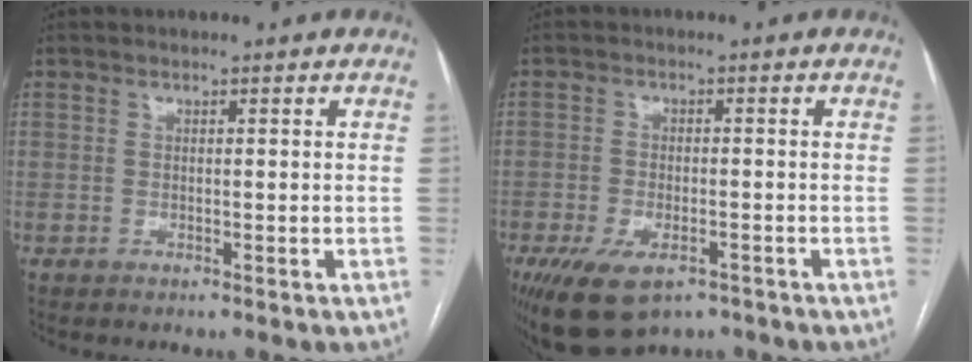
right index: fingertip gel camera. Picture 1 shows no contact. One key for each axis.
{"total": 9.0, "fx": -5.6, "fy": 4.2, "fz": 5.7, "tx": -0.102, "ty": -0.010, "tz": -0.086}